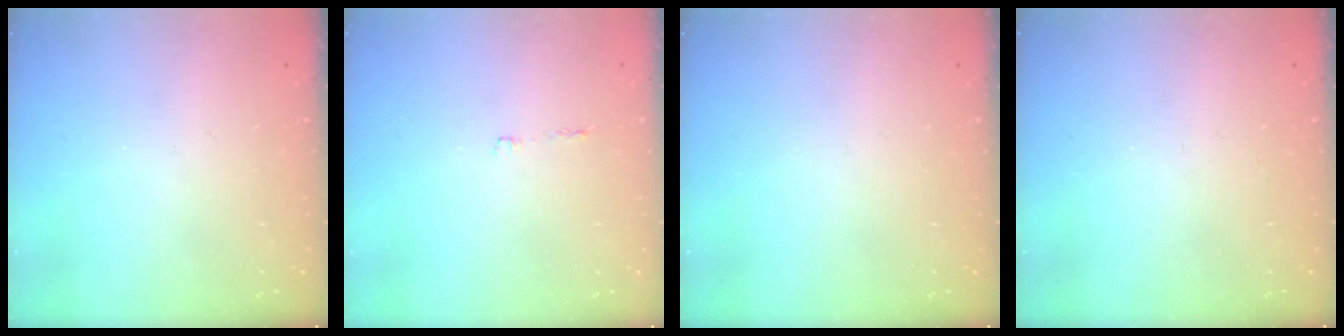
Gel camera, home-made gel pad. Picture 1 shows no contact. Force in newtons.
{"total": 2.5, "press": 2.4, "slide": 0.4}
{"total": 0.0}
{"total": 0.0}